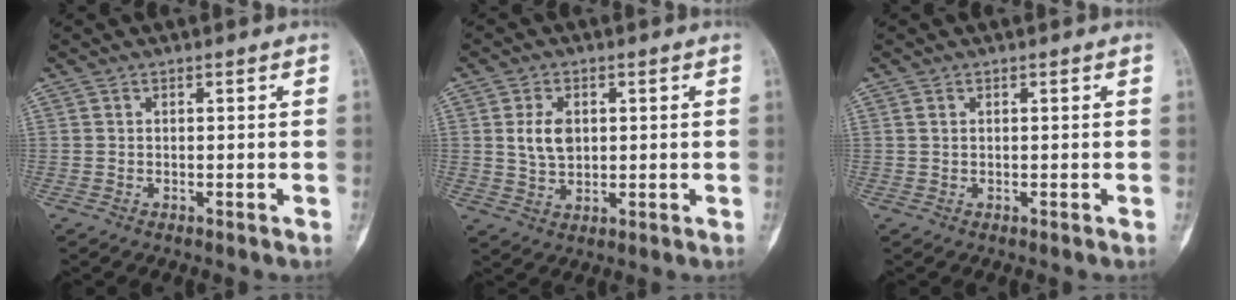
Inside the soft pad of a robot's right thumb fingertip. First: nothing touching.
{"total": 5.9, "force": [1.2, 4.0, 4.2], "torque": [-0.067, -0.006, 0.026]}
{"total": 0.7, "force": [0.3, 0.5, 0.5], "torque": [-0.007, 0.002, 0.007]}